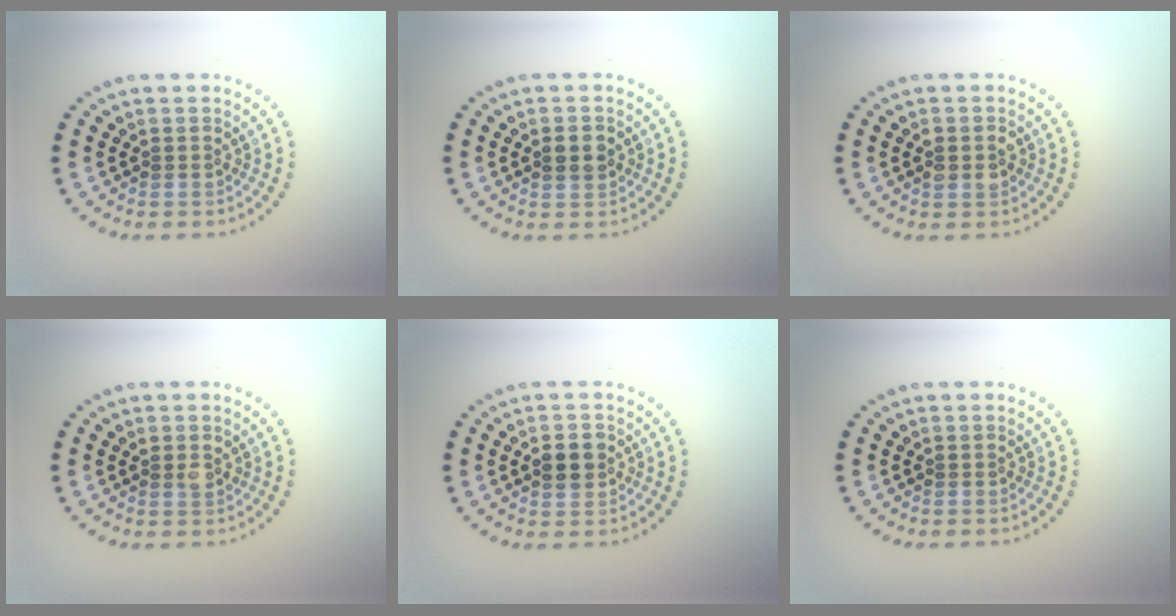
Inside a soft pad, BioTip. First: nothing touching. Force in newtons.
{"total": 1.8, "press": 1.7, "slide": 0.3}
{"total": 2.0, "press": 2.0, "slide": 0.1}
{"total": 1.0, "press": 0.9, "slide": 0.4}
{"total": 2.3, "press": 2.3, "slide": 0.2}
{"total": 0.0}